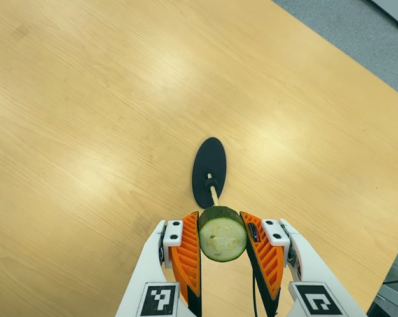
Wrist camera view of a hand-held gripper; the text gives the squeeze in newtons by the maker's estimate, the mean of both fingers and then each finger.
{"total": 11.2, "left": 11.6, "right": 10.8}